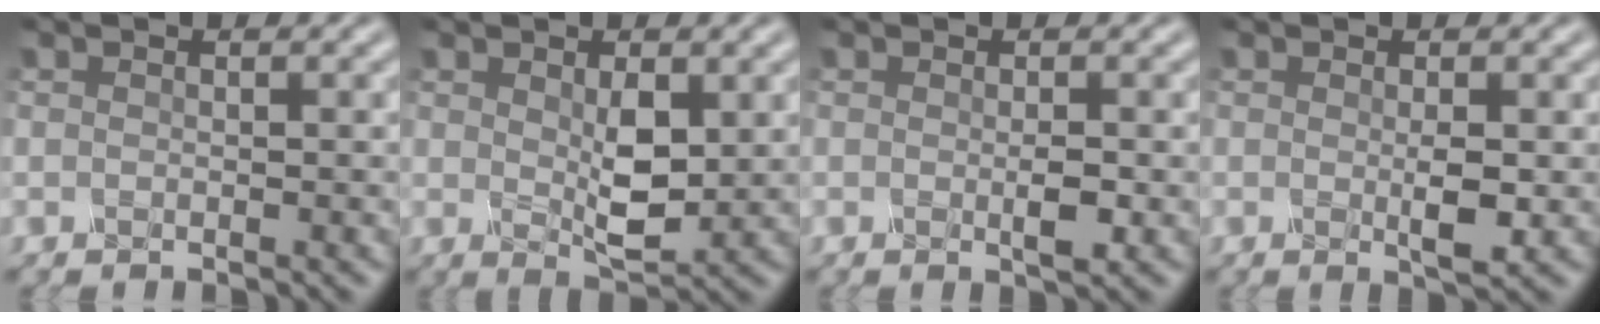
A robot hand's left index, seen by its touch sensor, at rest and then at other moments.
{"total": 2.8, "force": [0.5, 1.1, 2.5], "torque": [-0.063, -0.006, 0.020]}
{"total": 1.3, "force": [-0.3, 0.0, 1.2], "torque": [-0.038, -0.003, 0.001]}
{"total": 1.6, "force": [-0.1, 0.1, 1.6], "torque": [-0.044, -0.005, 0.006]}